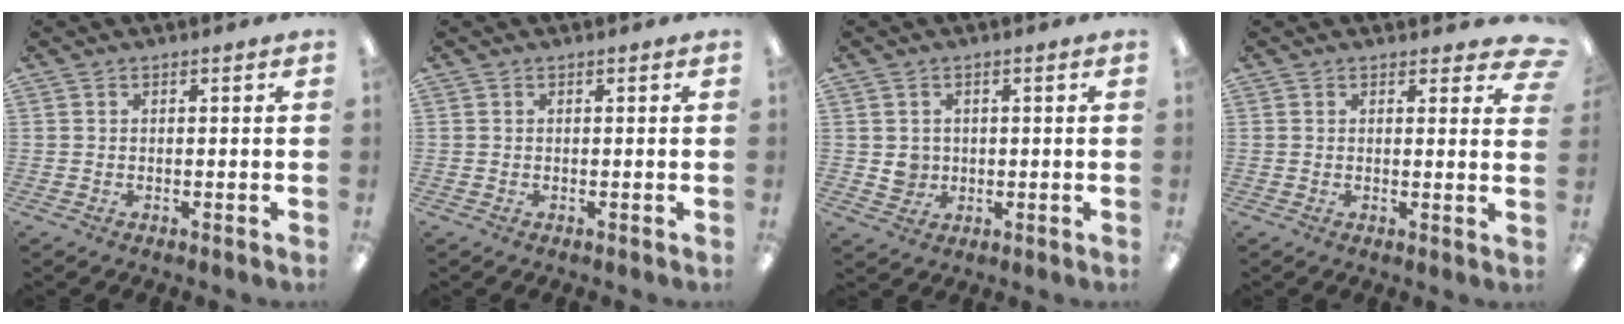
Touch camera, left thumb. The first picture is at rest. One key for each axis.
{"total": 0.0}
{"total": 3.6, "fx": 0.5, "fy": 3.5, "fz": 0.7, "tx": -0.003, "ty": 0.001, "tz": 0.008}
{"total": 2.3, "fx": 1.7, "fy": 0.9, "fz": 1.2, "tx": -0.009, "ty": -0.007, "tz": 0.028}